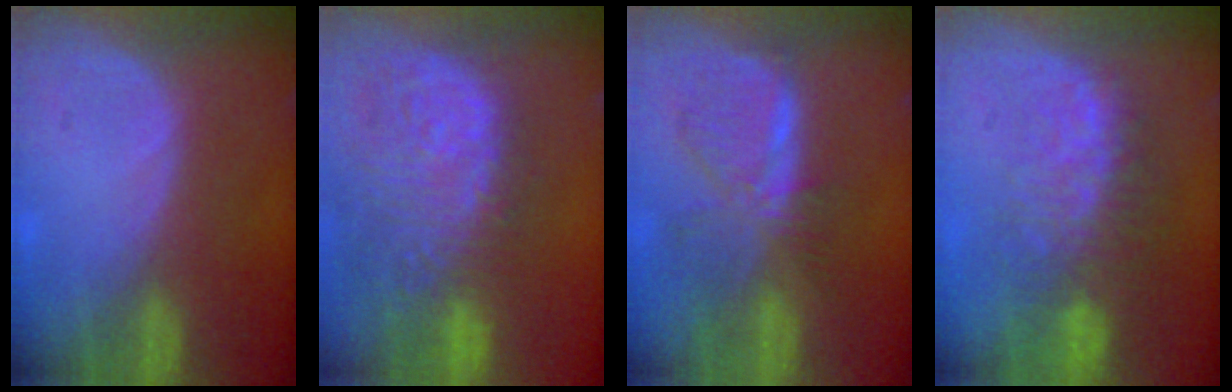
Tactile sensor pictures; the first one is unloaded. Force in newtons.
{"total": 14.9, "press": 12.3, "slide": 8.3}
{"total": 7.9, "press": 7.0, "slide": 3.6}
{"total": 9.9, "press": 8.4, "slide": 5.2}